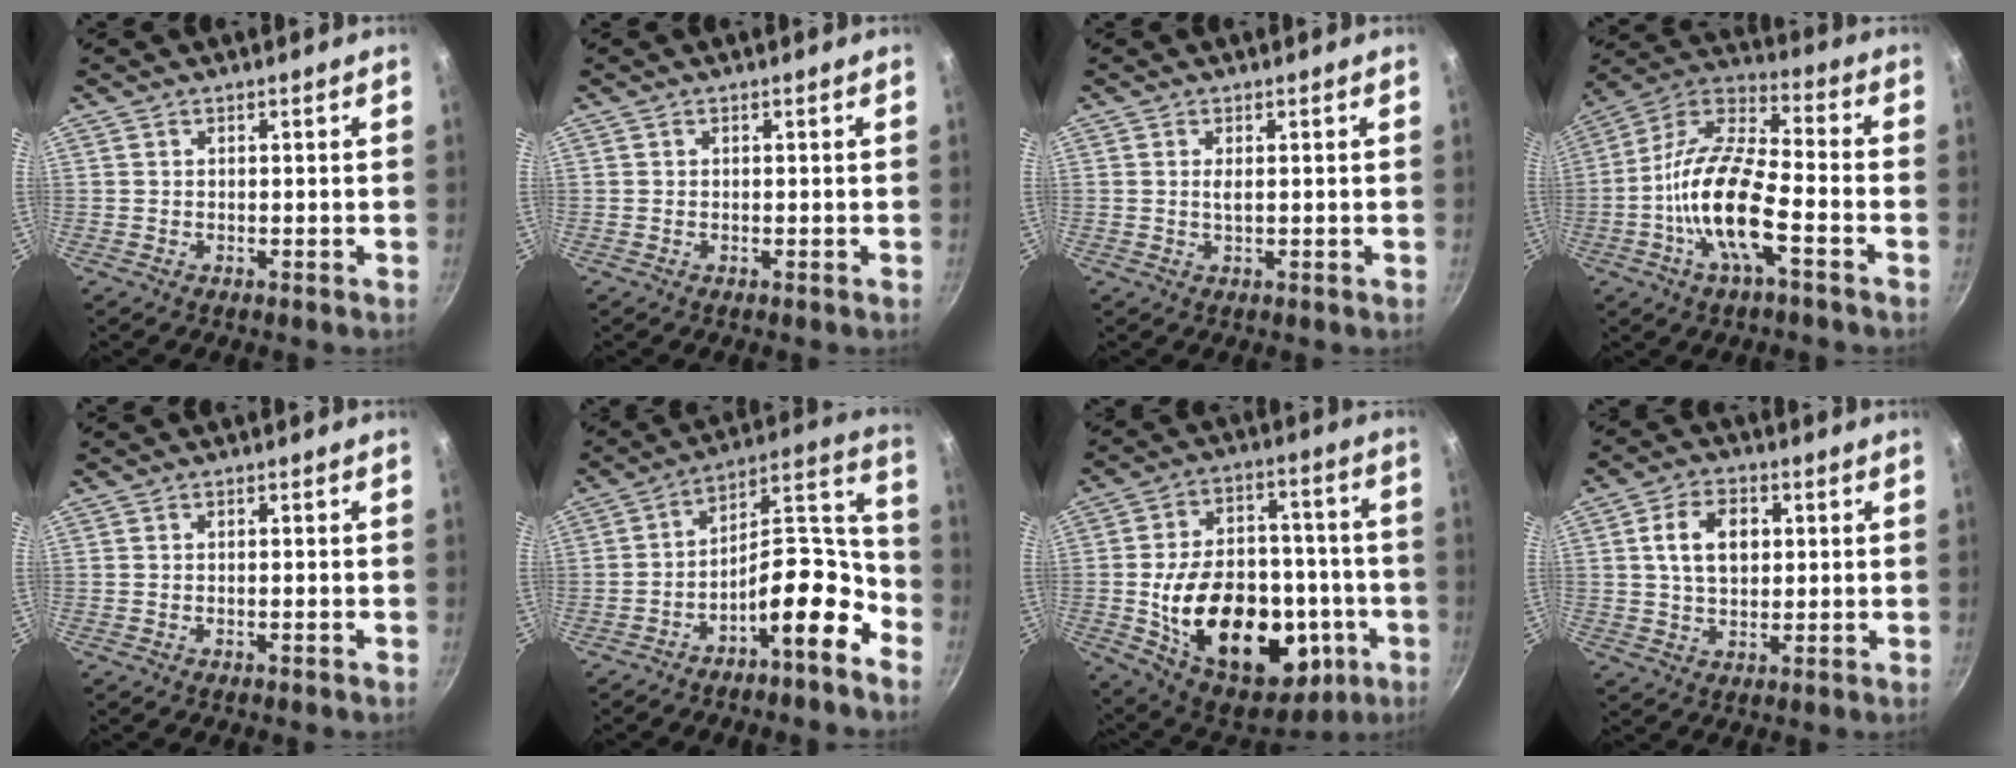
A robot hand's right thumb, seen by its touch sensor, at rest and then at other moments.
{"total": 0.0}
{"total": 1.1, "force": [0.3, 0.3, 1.1], "torque": [-0.024, -0.002, 0.005]}
{"total": 16.7, "force": [-5.4, 5.9, 14.7], "torque": [-0.279, 0.039, -0.123]}
{"total": 0.5, "force": [-0.3, 0.0, 0.5], "torque": [-0.013, 0.004, -0.005]}
{"total": 14.3, "force": [-8.1, 5.1, 10.6], "torque": [-0.121, 0.106, -0.137]}
{"total": 29.7, "force": [-6.9, 18.7, 22.0], "torque": [-0.316, 0.039, -0.082]}
{"total": 8.8, "force": [1.7, 6.0, 6.2], "torque": [-0.093, 0.006, 0.025]}